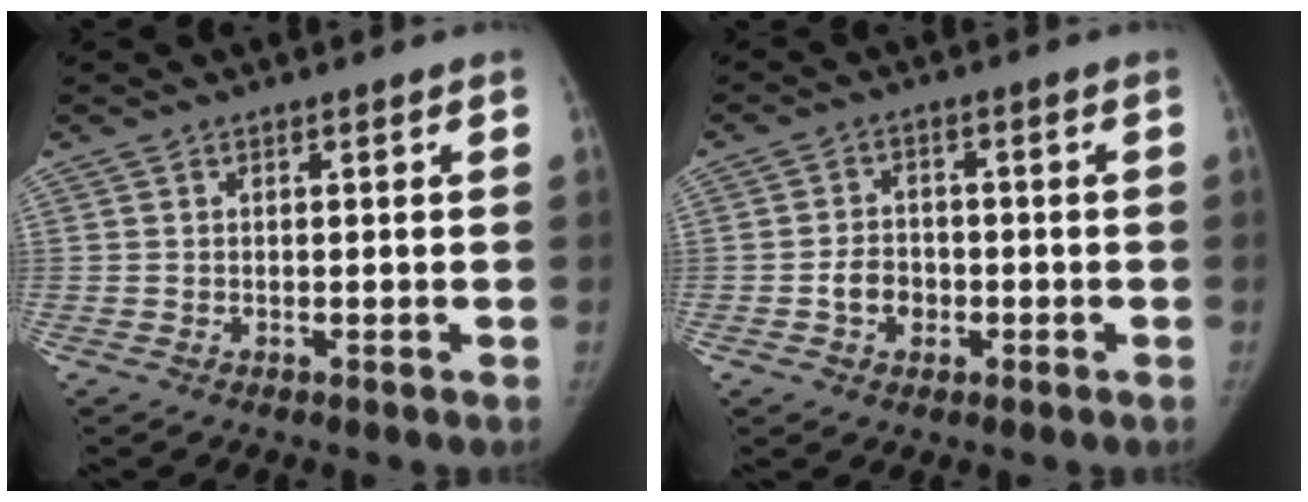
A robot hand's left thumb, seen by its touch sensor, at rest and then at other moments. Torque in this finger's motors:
{"motor_torque": [-0.29, 0.31, 0.25, 0.46, 0.11]}